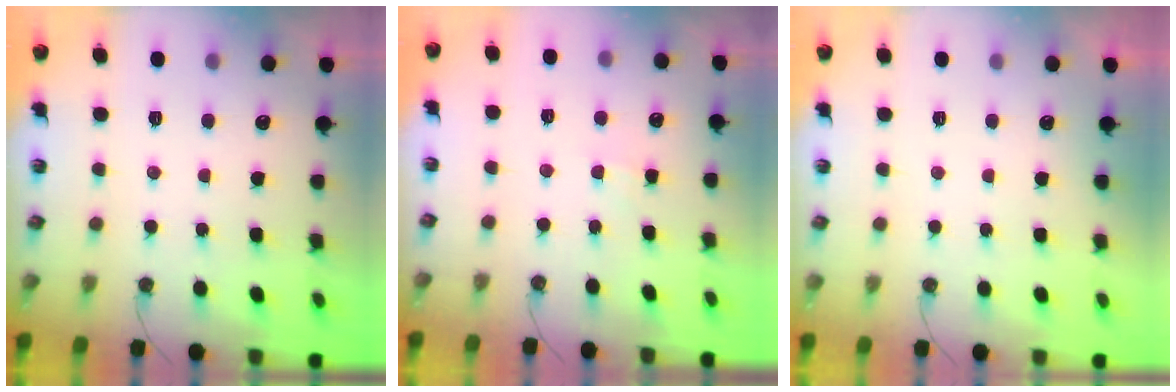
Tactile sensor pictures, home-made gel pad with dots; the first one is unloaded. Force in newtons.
{"total": 2.1, "press": 2.1, "slide": 0.4}
{"total": 0.0}